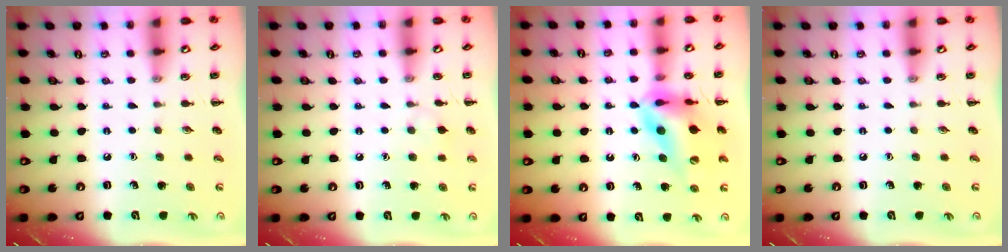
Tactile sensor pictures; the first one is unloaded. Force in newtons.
{"total": 5.3, "press": 5.0, "slide": 1.7}
{"total": 14.5, "press": 13.9, "slide": 4.1}
{"total": 0.0}